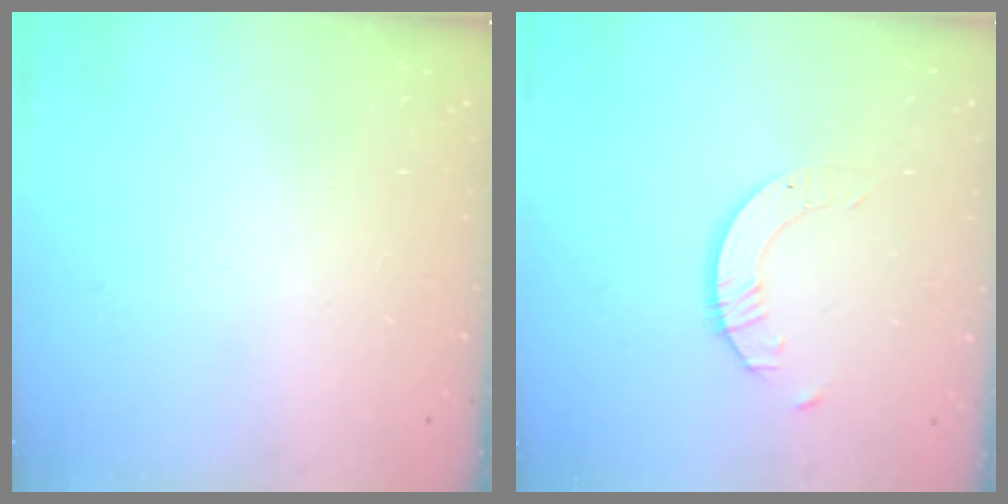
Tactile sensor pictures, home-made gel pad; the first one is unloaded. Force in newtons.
{"total": 2.4, "press": 2.4, "slide": 0.2}